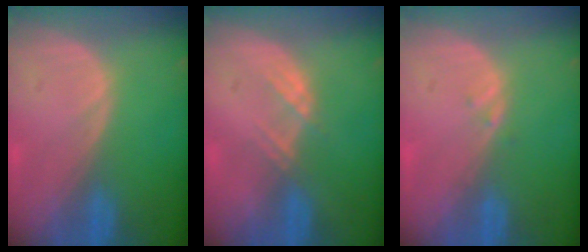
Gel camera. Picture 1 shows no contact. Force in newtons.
{"total": 2.3, "press": 2.1, "slide": 0.7}
{"total": 0.7, "press": 0.6, "slide": 0.3}